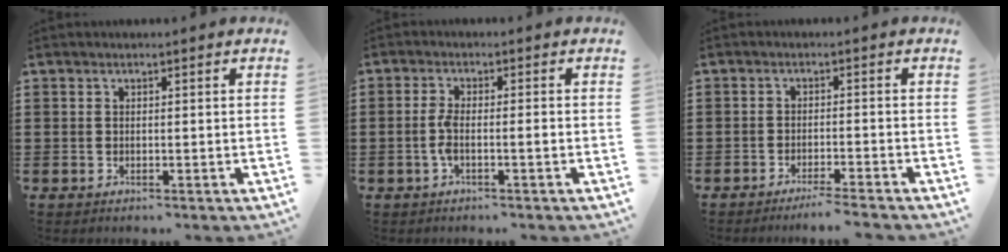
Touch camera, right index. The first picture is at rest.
{"total": 3.5, "force": [-1.0, 0.5, 3.3], "torque": [-0.083, -0.008, -0.027]}
{"total": 2.6, "force": [-2.4, -0.4, 0.9], "torque": [-0.016, -0.001, -0.048]}